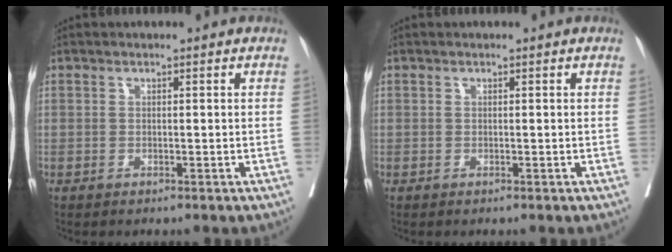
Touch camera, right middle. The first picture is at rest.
{"total": 0.0}